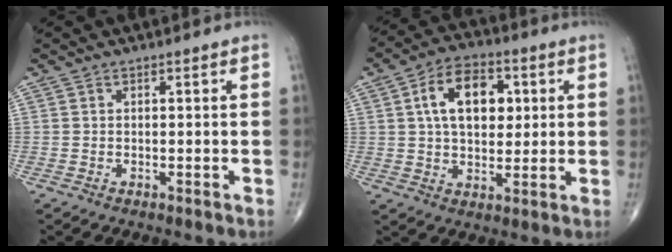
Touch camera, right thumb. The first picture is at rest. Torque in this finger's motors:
{"motor_torque": [0.94, 2.35, 1.45, 0.20, 0.14]}